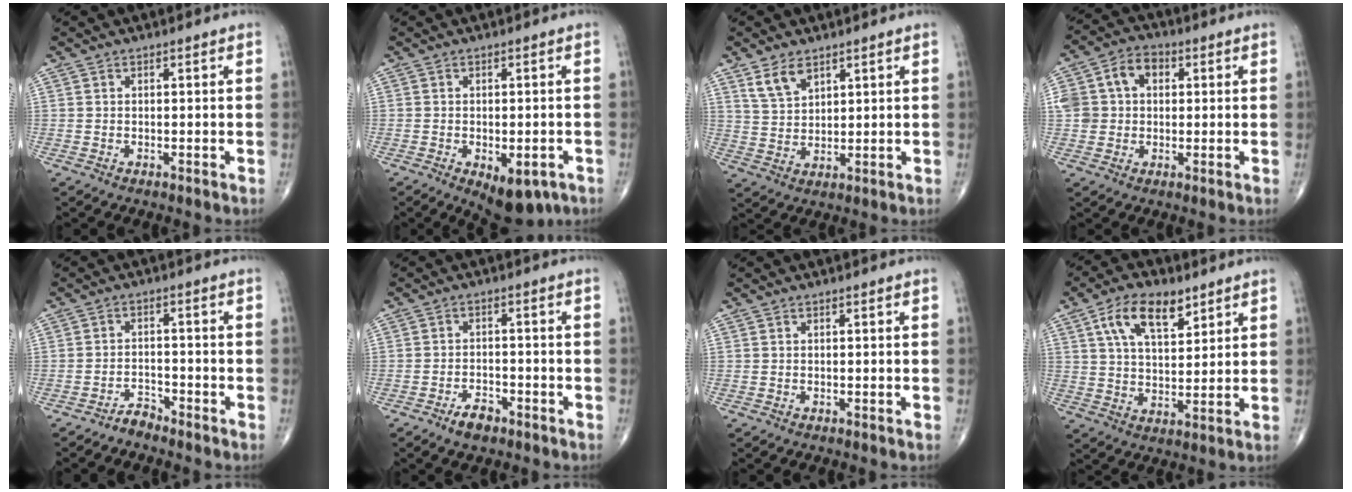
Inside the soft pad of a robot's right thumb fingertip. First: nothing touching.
{"total": 9.2, "force": [-4.2, 4.5, 6.8], "torque": [-0.082, 0.005, -0.048]}
{"total": 5.5, "force": [3.6, 3.0, 3.0], "torque": [-0.047, -0.019, 0.077]}
{"total": 9.8, "force": [2.1, 7.8, 5.5], "torque": [-0.089, 0.024, 0.034]}
{"total": 2.5, "force": [-2.4, 0.6, 0.2], "torque": [-0.001, 0.010, -0.043]}
{"total": 2.7, "force": [-1.9, 1.2, 1.3], "torque": [-0.023, 0.009, -0.032]}
{"total": 0.0}
{"total": 11.2, "force": [5.8, 5.6, 7.9], "torque": [-0.124, -0.020, 0.107]}